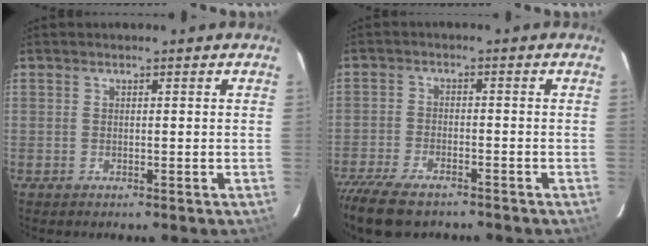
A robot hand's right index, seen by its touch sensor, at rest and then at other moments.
{"total": 11.0, "force": [-8.9, 3.7, 5.2], "torque": [-0.131, -0.031, -0.161]}